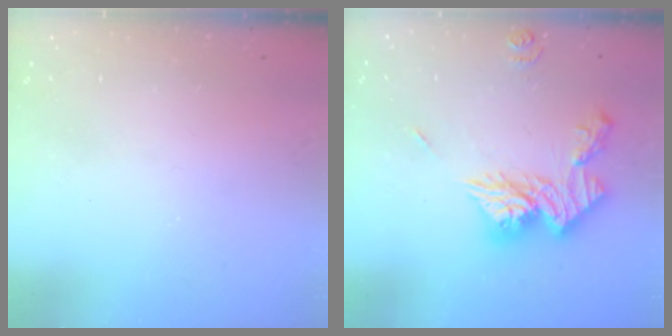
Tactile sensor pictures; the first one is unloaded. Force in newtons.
{"total": 15.3, "press": 15.2, "slide": 1.7}